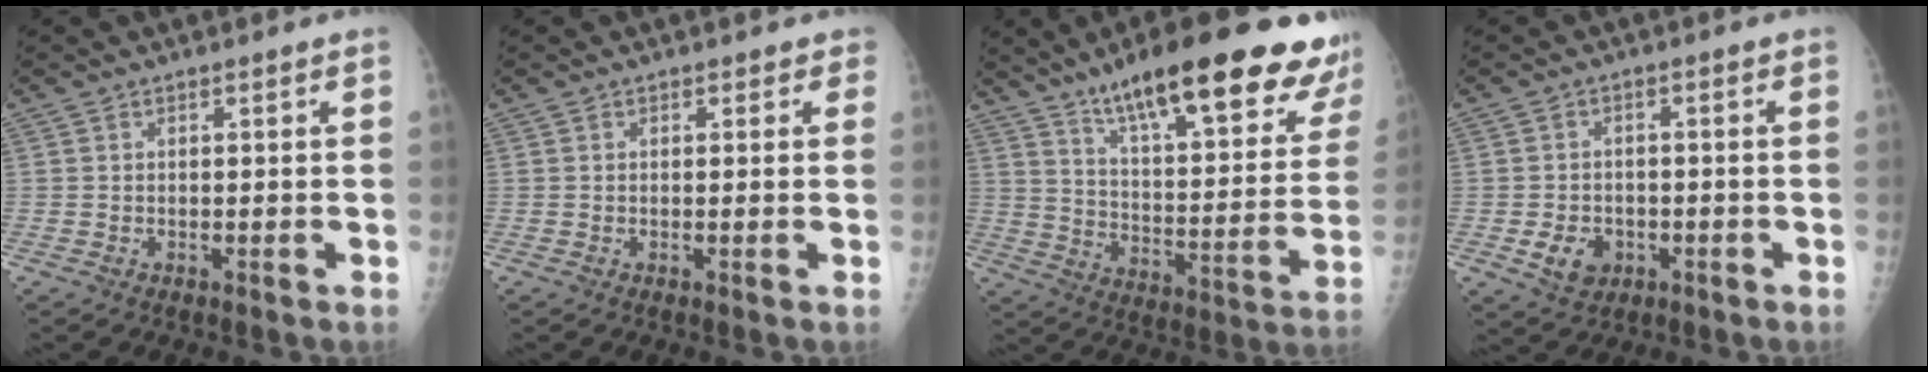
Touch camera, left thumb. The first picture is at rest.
{"total": 1.1, "force": [0.6, 0.9, 0.0], "torque": [0.017, 0.000, 0.001]}
{"total": 27.4, "force": [19.3, 6.2, 18.4], "torque": [-0.233, -0.063, 0.281]}
{"total": 5.4, "force": [-1.7, 4.3, 2.8], "torque": [-0.034, 0.006, -0.020]}